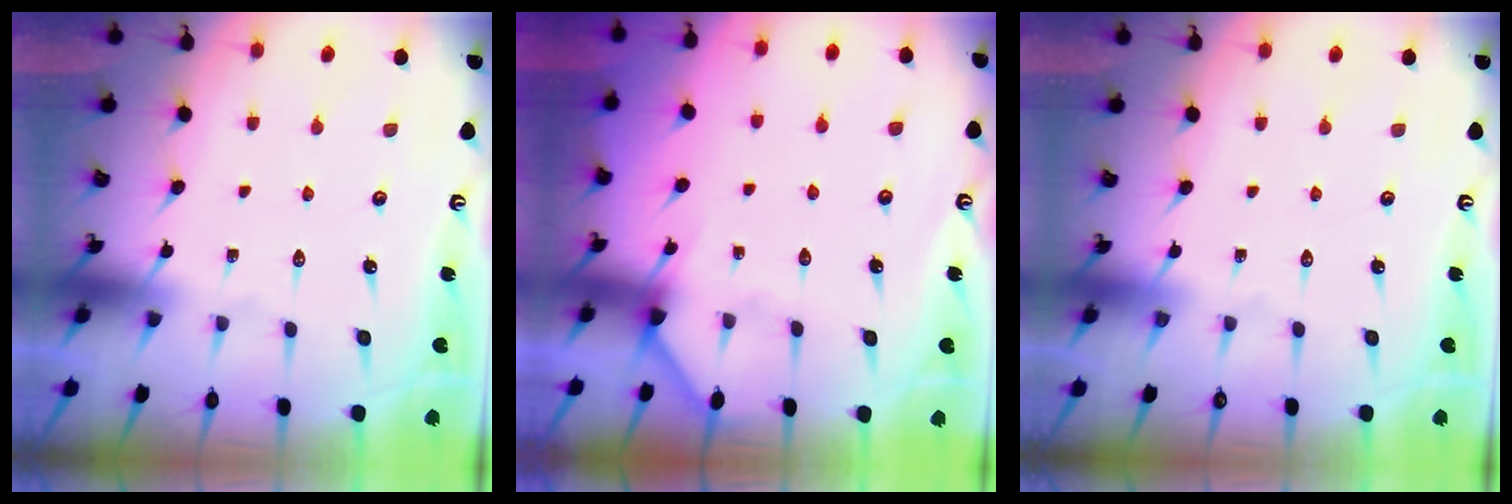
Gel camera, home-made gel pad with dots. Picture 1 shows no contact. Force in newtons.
{"total": 3.3, "press": 3.3, "slide": 0.1}
{"total": 0.0}